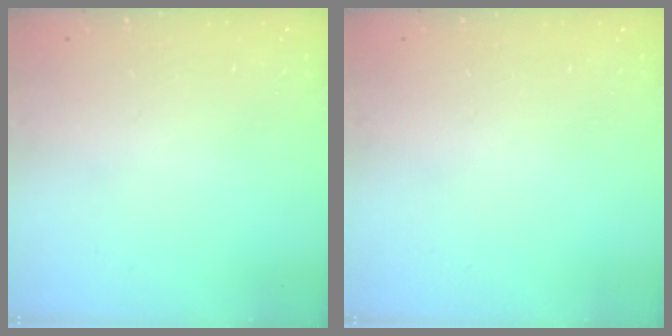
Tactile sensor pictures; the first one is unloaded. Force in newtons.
{"total": 0.0}